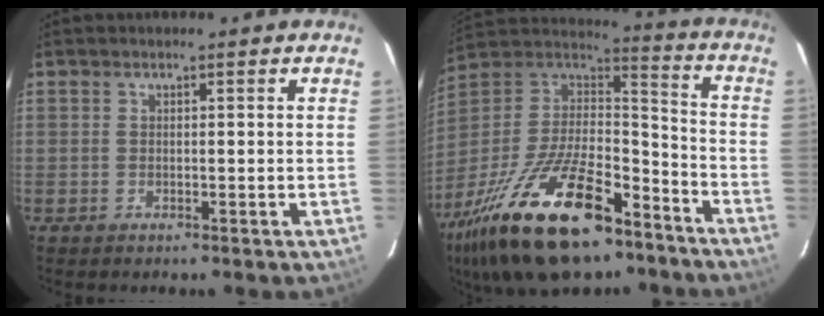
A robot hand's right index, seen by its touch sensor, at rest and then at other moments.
{"total": 30.5, "force": [-19.0, 12.5, 20.4], "torque": [-0.404, -0.028, -0.308]}